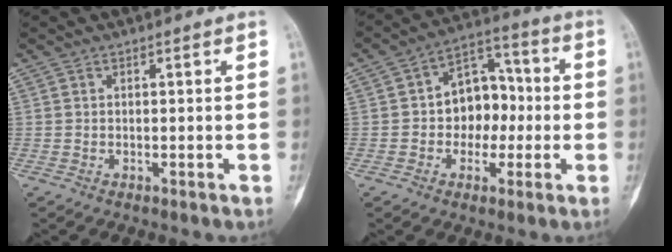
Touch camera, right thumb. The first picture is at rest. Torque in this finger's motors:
{"motor_torque": [0.16, 0.18, 0.43, -0.33, 0.03]}